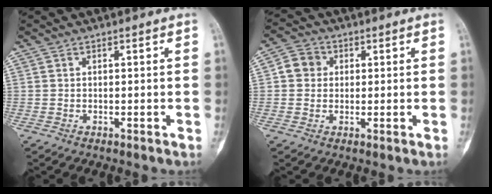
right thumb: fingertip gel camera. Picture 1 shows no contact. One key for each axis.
{"total": 4.8, "fx": 0.7, "fy": 4.4, "fz": 1.8, "tx": -0.013, "ty": 0.007, "tz": 0.004}